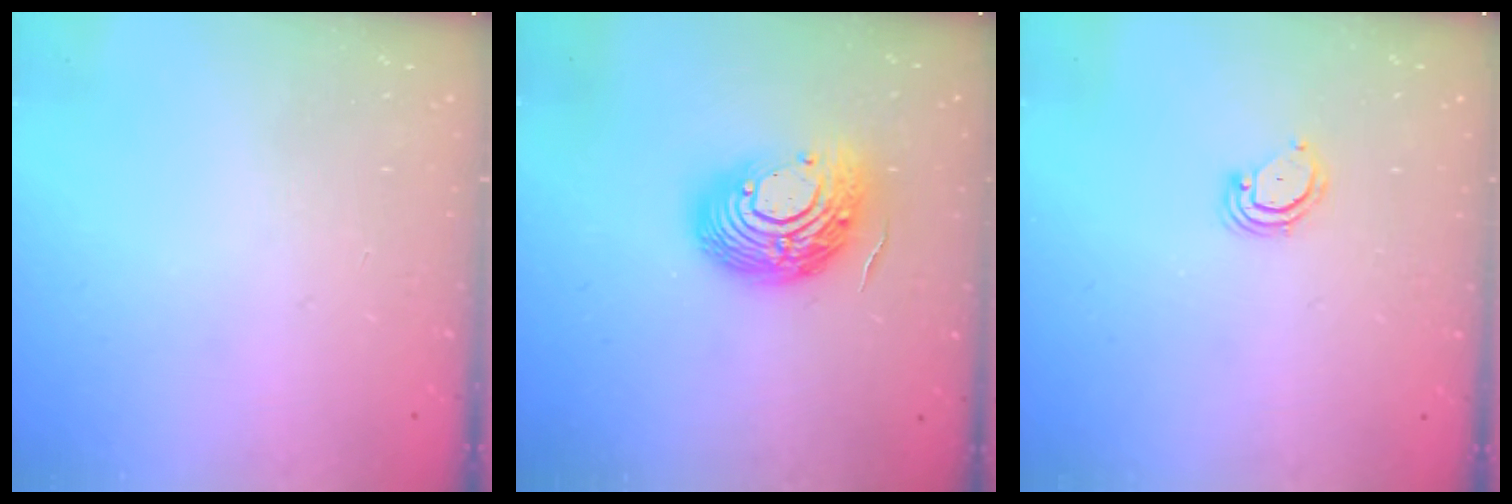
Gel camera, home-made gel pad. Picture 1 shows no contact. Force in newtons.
{"total": 16.1, "press": 16.1, "slide": 1.3}
{"total": 3.5, "press": 3.5, "slide": 0.2}